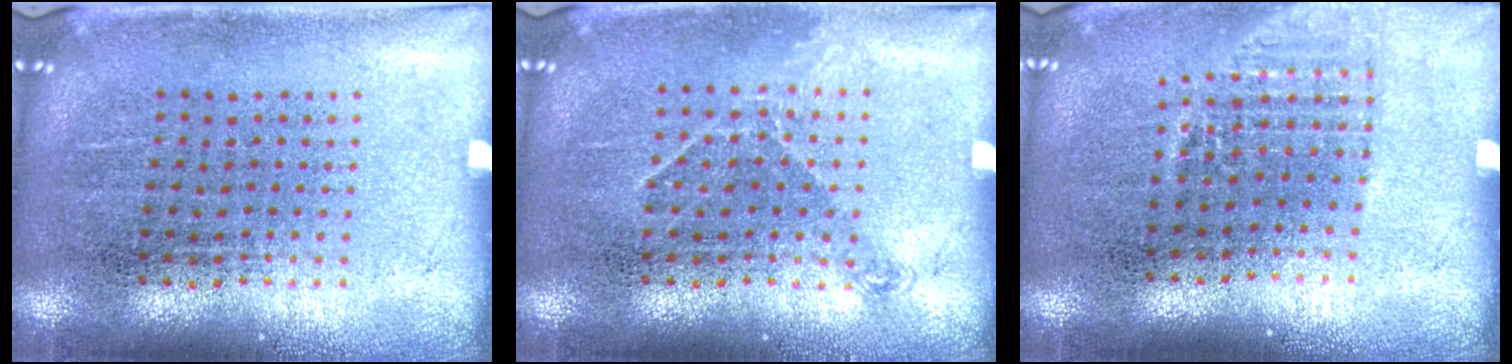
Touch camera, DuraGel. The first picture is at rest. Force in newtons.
{"total": 0.9, "press": 0.8, "slide": 0.5}
{"total": 1.1, "press": 1.0, "slide": 0.4}